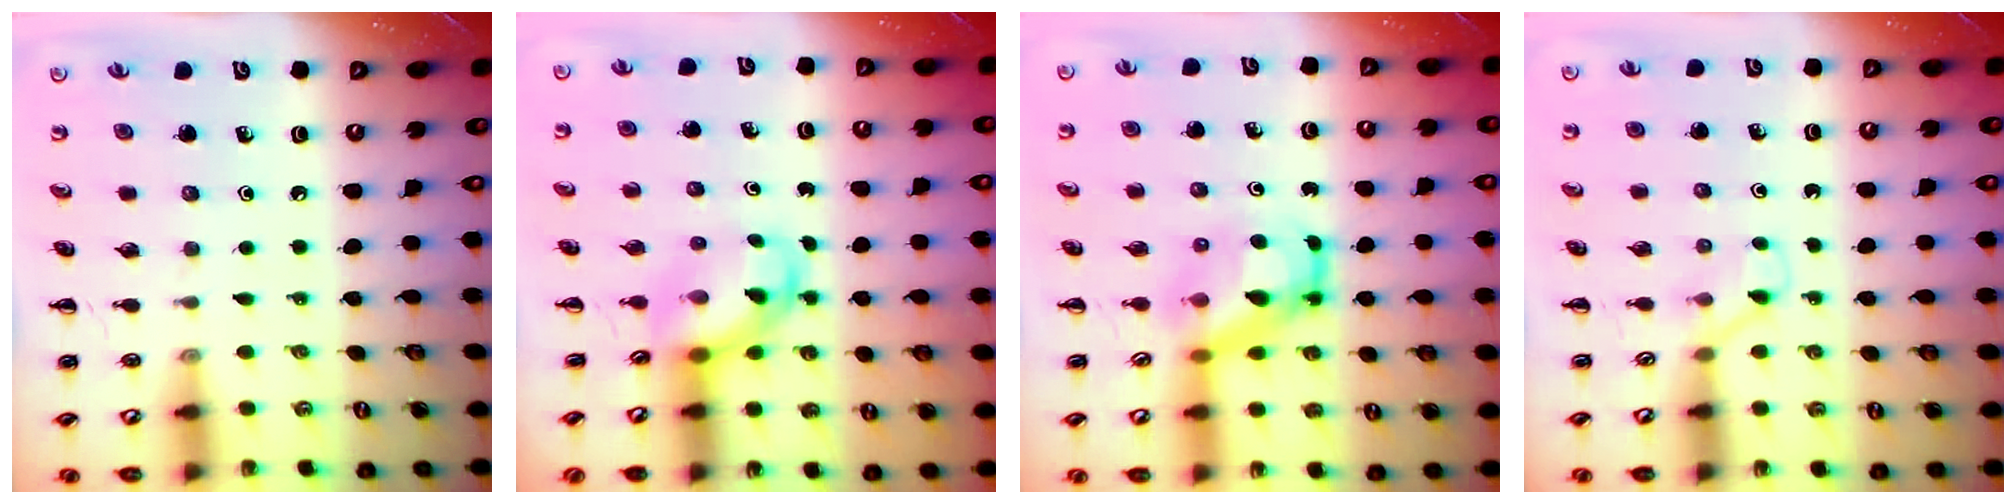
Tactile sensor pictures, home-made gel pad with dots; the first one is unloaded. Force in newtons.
{"total": 3.6, "press": 3.6, "slide": 0.5}
{"total": 5.8, "press": 5.8, "slide": 0.8}
{"total": 2.8, "press": 2.6, "slide": 1.0}